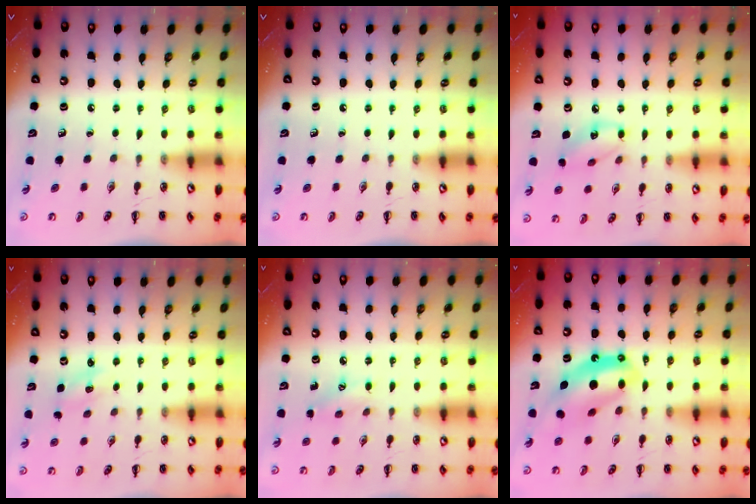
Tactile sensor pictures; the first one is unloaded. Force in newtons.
{"total": 0.0}
{"total": 8.8, "press": 8.8, "slide": 0.5}
{"total": 2.1, "press": 2.0, "slide": 0.6}
{"total": 6.7, "press": 6.5, "slide": 1.5}
{"total": 12.1, "press": 11.6, "slide": 3.4}